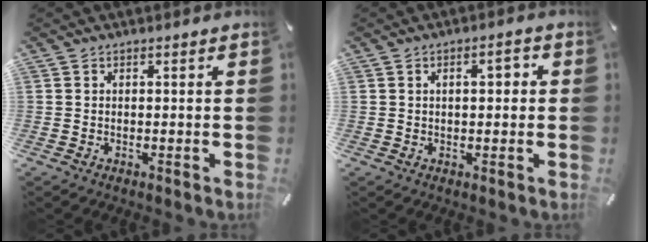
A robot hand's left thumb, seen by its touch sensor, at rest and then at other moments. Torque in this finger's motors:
{"motor_torque": [0.03, -0.19, -0.16, -0.07, -0.04]}